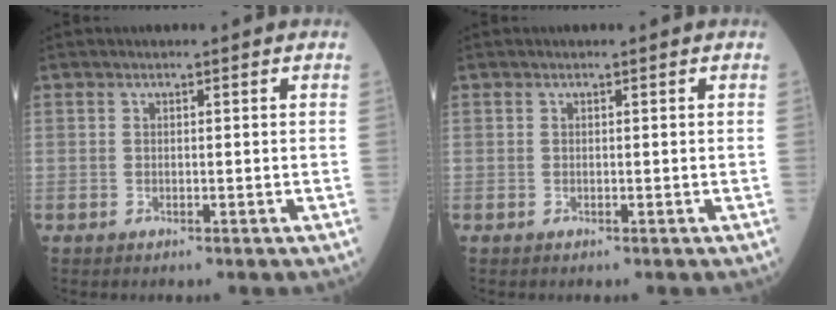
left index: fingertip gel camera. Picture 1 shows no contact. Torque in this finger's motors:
{"motor_torque": [0.00, 0.00, 0.00, 0.00]}